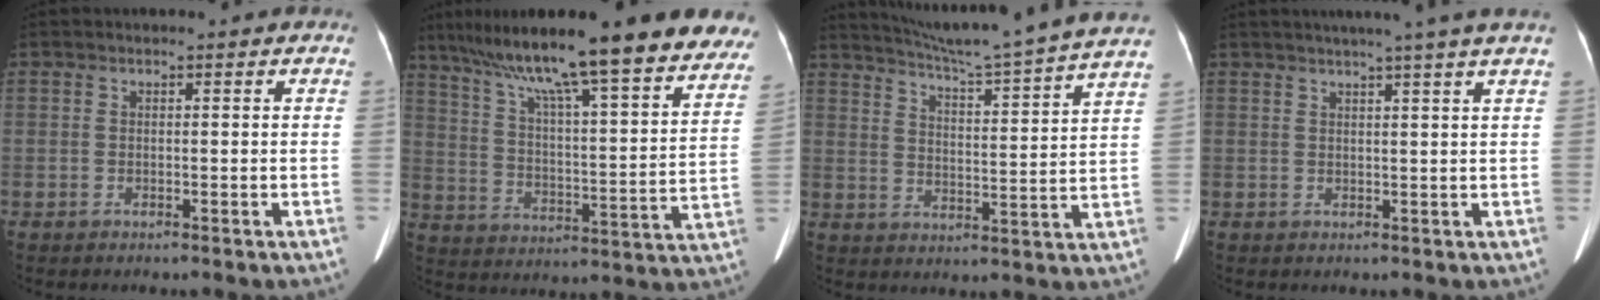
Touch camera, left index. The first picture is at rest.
{"total": 30.7, "force": [24.7, 3.5, 17.8], "torque": [-0.255, -0.022, 0.335]}
{"total": 21.0, "force": [18.9, -2.1, 8.9], "torque": [-0.153, -0.046, 0.252]}
{"total": 8.5, "force": [6.8, -1.5, 4.9], "torque": [-0.064, 0.015, 0.070]}